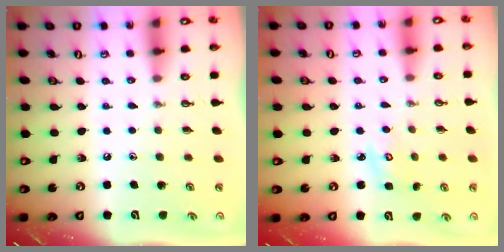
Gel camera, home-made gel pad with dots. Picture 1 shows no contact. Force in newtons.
{"total": 3.8, "press": 3.8, "slide": 0.4}